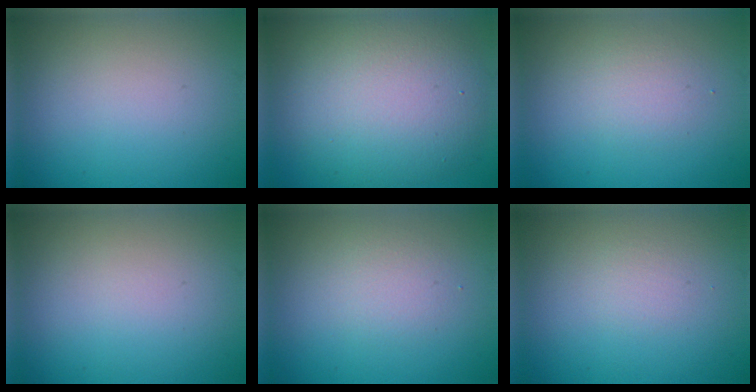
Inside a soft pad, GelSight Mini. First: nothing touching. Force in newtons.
{"total": 9.8, "press": 9.8, "slide": 0.8}
{"total": 1.7, "press": 1.7, "slide": 0.1}
{"total": 0.0}
{"total": 1.7, "press": 1.7, "slide": 0.1}
{"total": 0.7, "press": 0.7, "slide": 0.1}